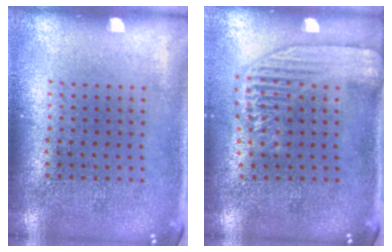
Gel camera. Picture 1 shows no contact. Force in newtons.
{"total": 2.2, "press": 1.9, "slide": 1.0}